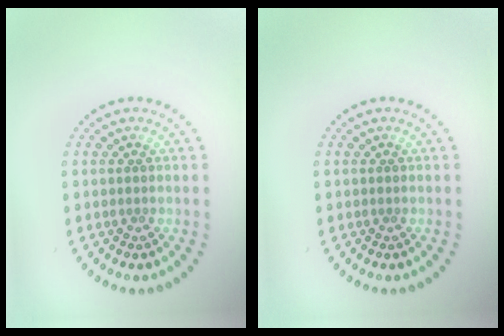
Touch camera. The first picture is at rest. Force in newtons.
{"total": 0.0}